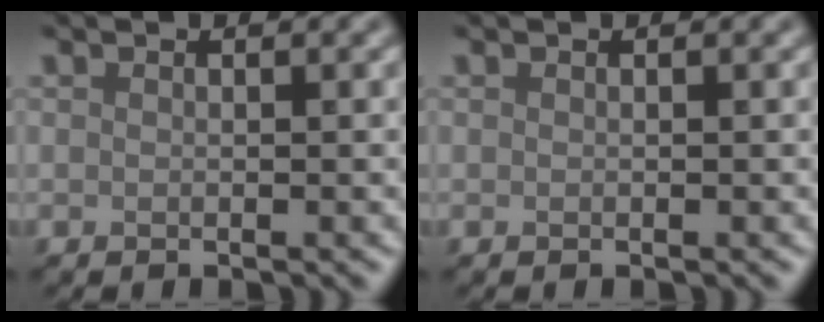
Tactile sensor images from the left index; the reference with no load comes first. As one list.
[{"total": 0.0}]